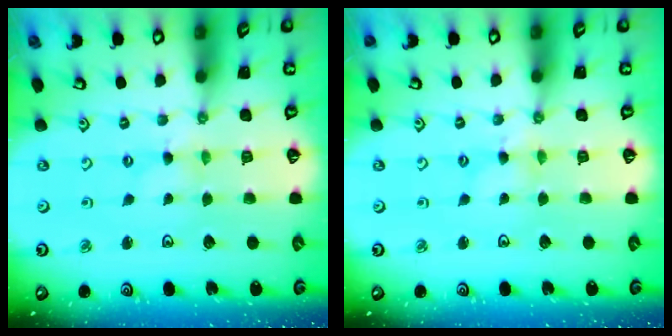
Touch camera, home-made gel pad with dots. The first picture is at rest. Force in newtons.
{"total": 1.3, "press": 1.3, "slide": 0.3}